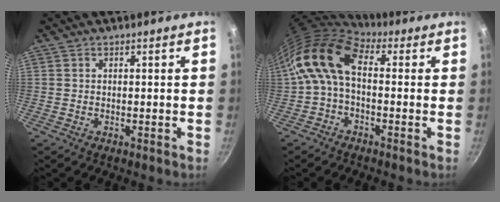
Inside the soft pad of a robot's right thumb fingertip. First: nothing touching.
{"total": 11.4, "force": [0.6, 6.7, 9.1], "torque": [-0.165, 0.029, -0.008]}